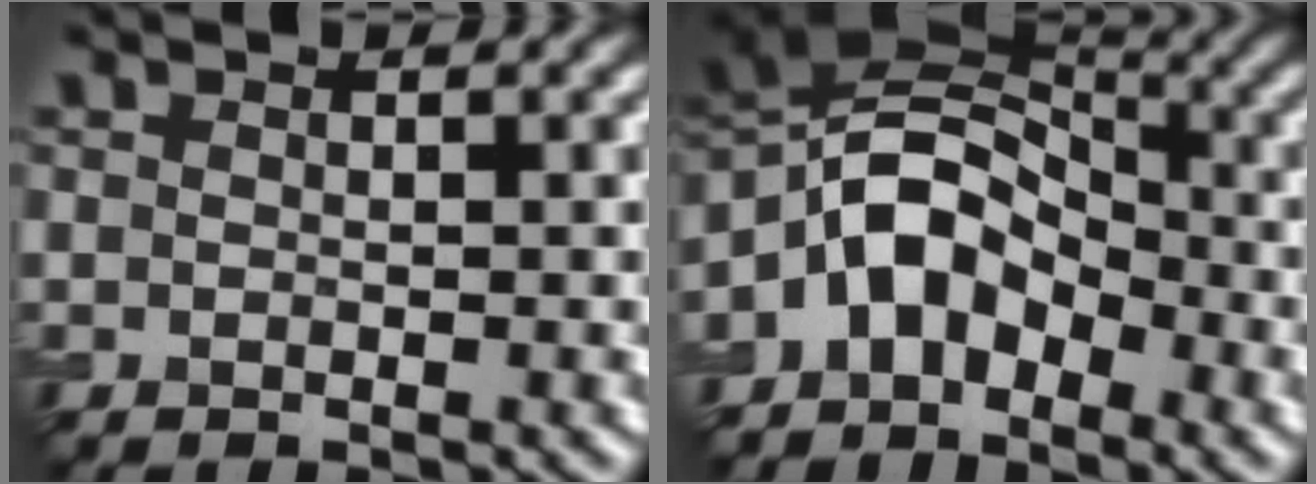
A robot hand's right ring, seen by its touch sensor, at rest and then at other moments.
{"total": 6.8, "force": [-2.7, 4.5, 4.3], "torque": [-0.064, 0.020, -0.065]}